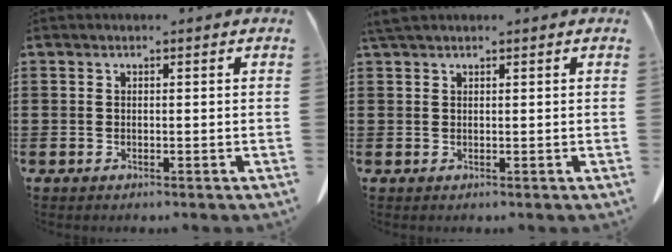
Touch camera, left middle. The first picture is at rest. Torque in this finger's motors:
{"motor_torque": [0.30, -0.18, 0.00, 0.02]}